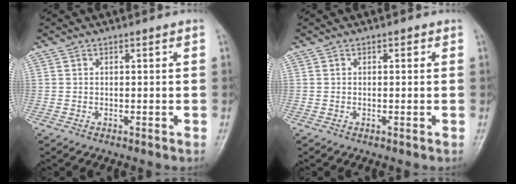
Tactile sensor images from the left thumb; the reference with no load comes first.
{"total": 0.6, "force": [0.2, 0.4, 0.3], "torque": [0.003, 0.001, -0.001]}